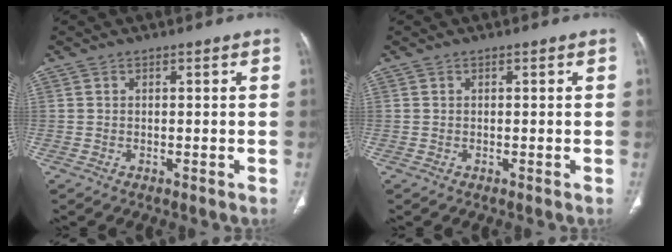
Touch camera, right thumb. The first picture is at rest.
{"total": 0.0}